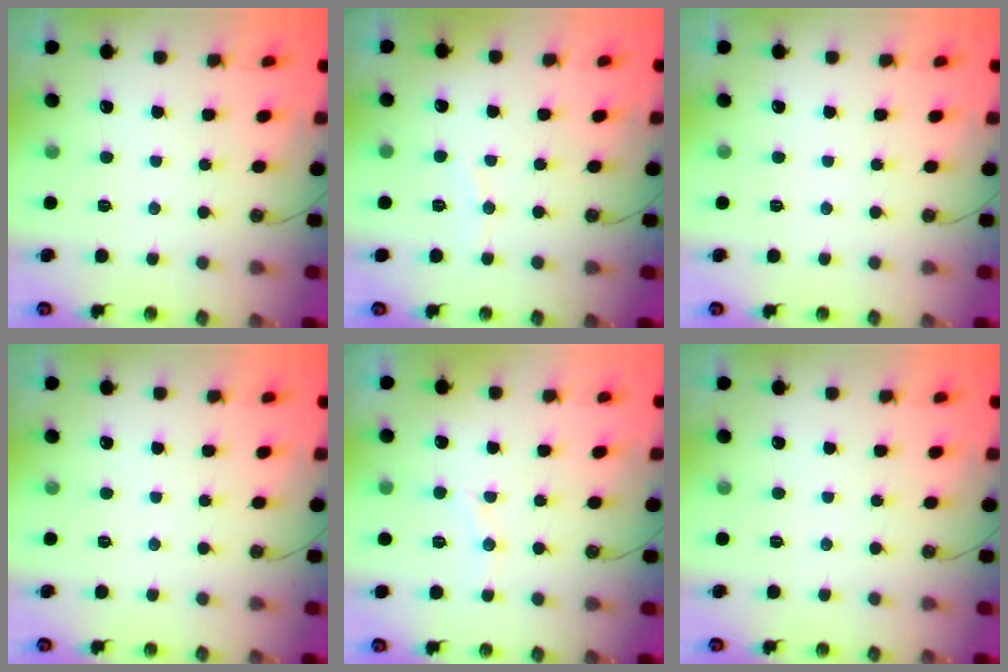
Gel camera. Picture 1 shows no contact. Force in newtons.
{"total": 3.2, "press": 3.1, "slide": 0.3}
{"total": 0.0}
{"total": 0.0}
{"total": 7.1, "press": 6.9, "slide": 1.4}
{"total": 0.0}